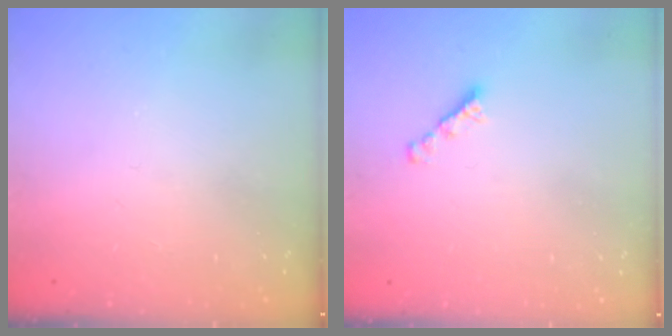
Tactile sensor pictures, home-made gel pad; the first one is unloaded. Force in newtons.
{"total": 2.7, "press": 2.7, "slide": 0.2}